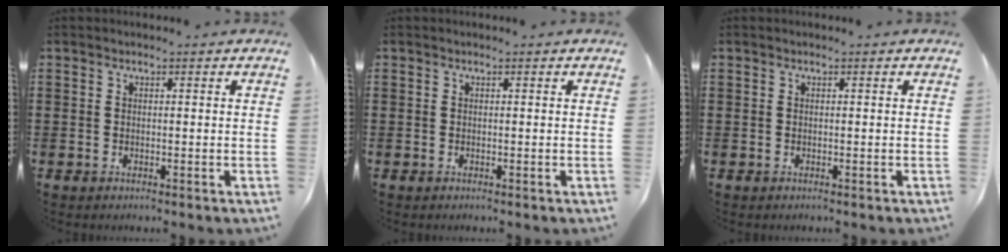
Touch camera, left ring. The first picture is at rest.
{"total": 0.0}
{"total": 0.0}